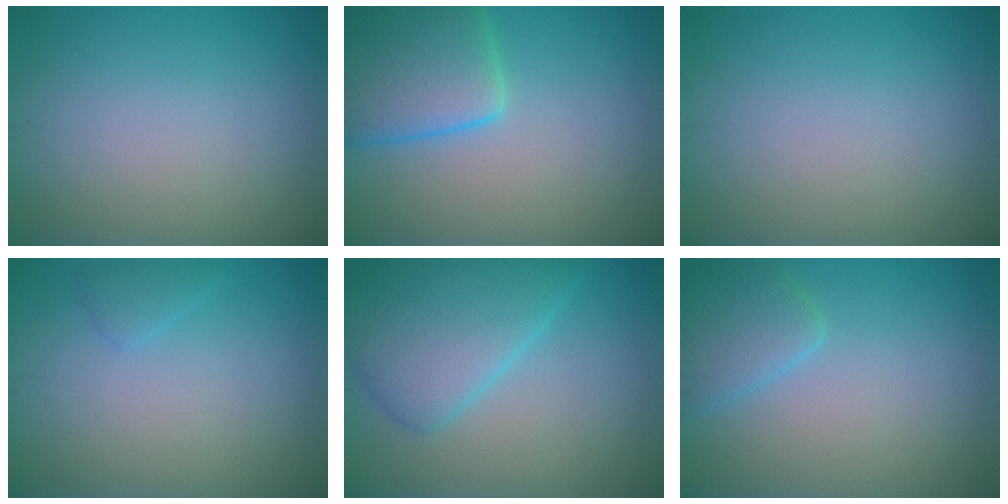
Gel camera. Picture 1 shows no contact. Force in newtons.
{"total": 6.9, "press": 6.9, "slide": 0.5}
{"total": 0.0}
{"total": 1.0, "press": 1.0, "slide": 0.1}
{"total": 6.8, "press": 6.8, "slide": 0.2}
{"total": 3.0, "press": 2.9, "slide": 0.3}